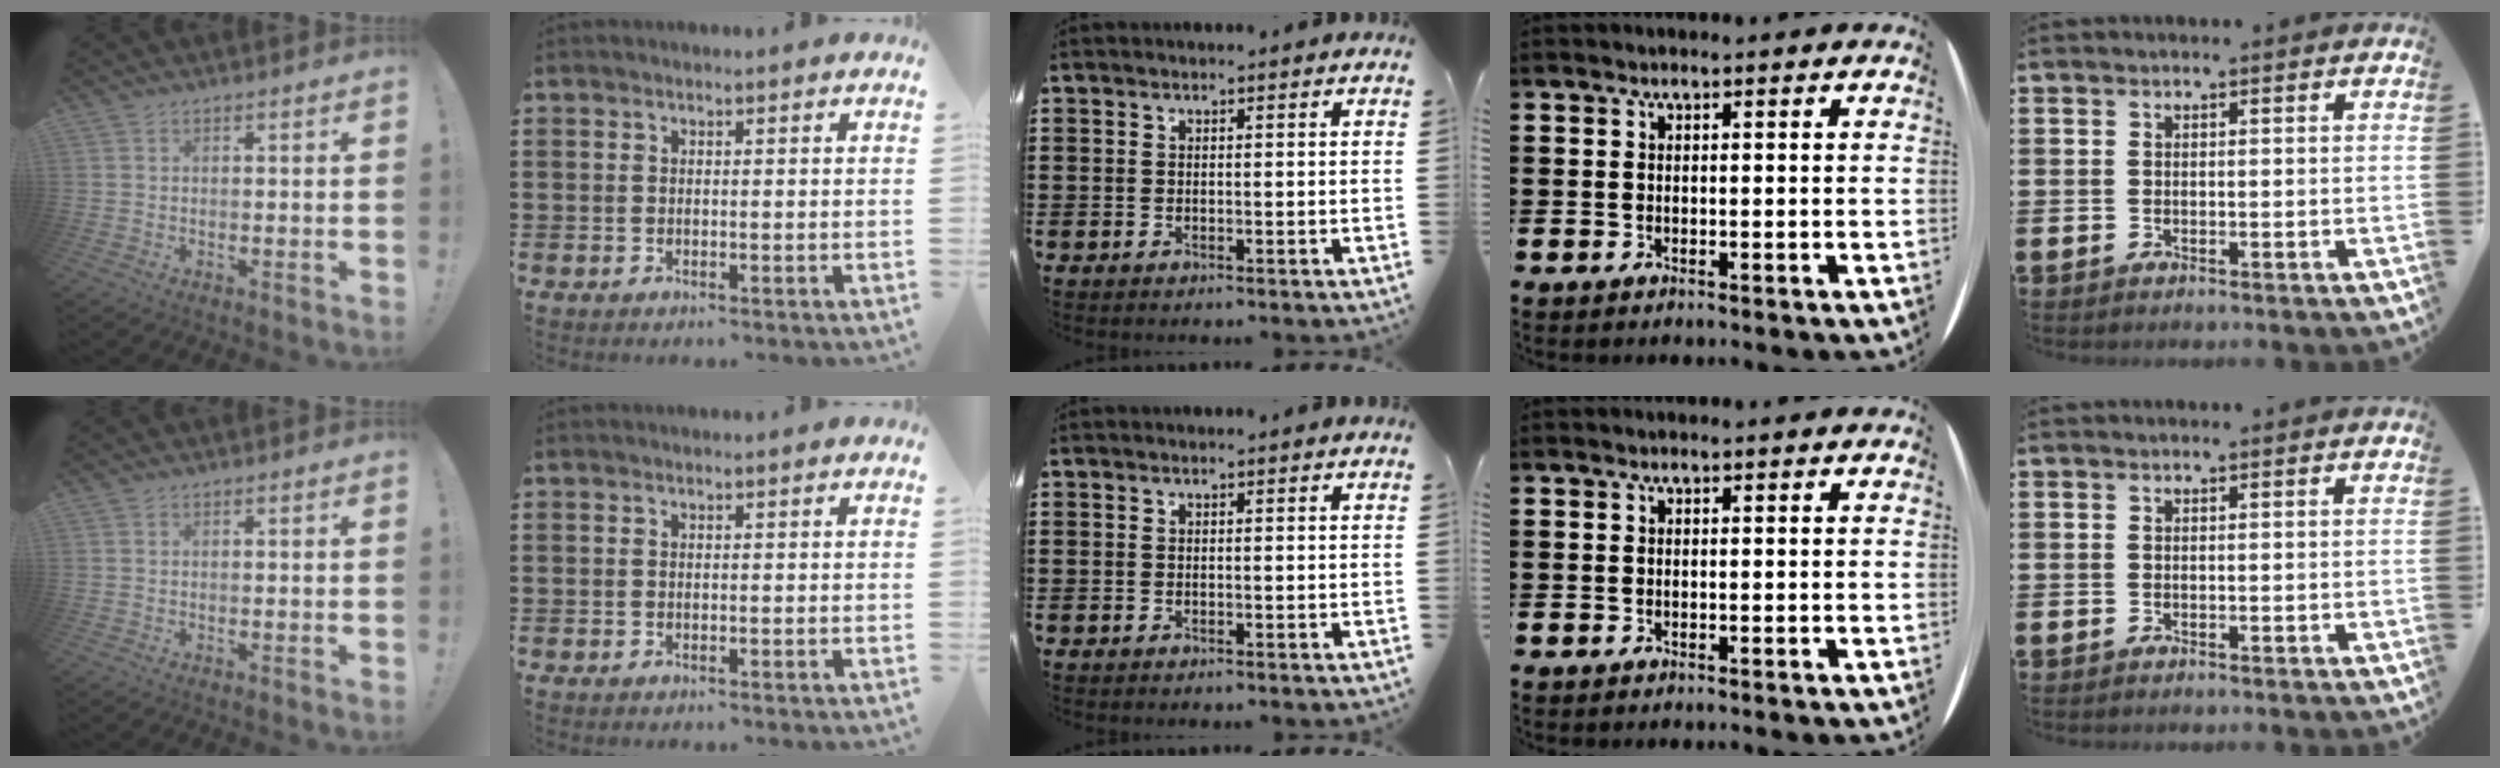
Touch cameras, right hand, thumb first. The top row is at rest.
{}